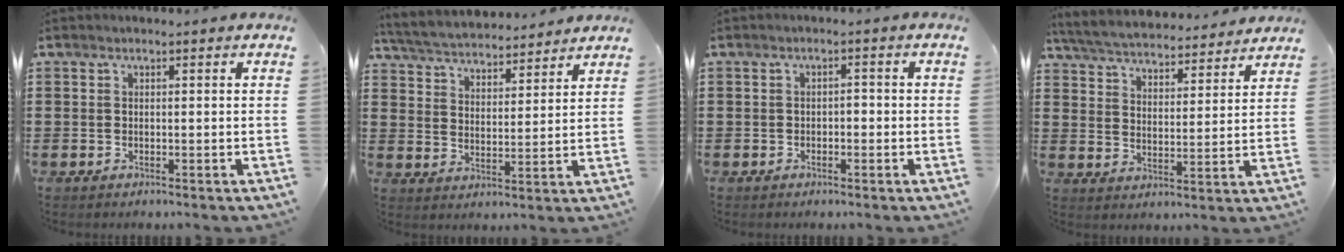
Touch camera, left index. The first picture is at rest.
{"total": 4.4, "force": [4.4, 0.3, 0.4], "torque": [-0.032, -0.027, 0.074]}
{"total": 1.4, "force": [-0.9, 0.7, 0.7], "torque": [-0.019, 0.003, -0.021]}
{"total": 5.1, "force": [5.0, 0.3, 0.6], "torque": [-0.039, -0.033, 0.085]}